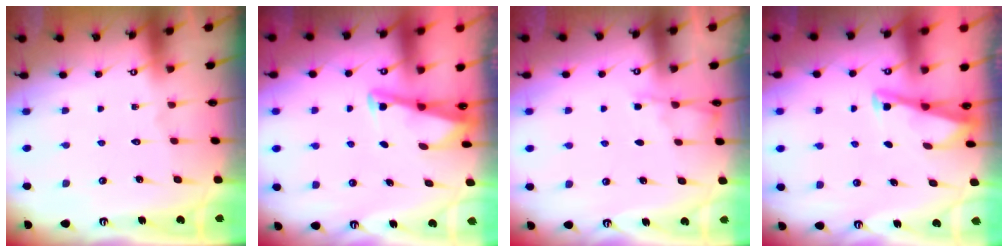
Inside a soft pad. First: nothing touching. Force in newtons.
{"total": 3.1, "press": 3.1, "slide": 0.4}
{"total": 2.6, "press": 2.5, "slide": 0.4}
{"total": 2.9, "press": 2.9, "slide": 0.3}